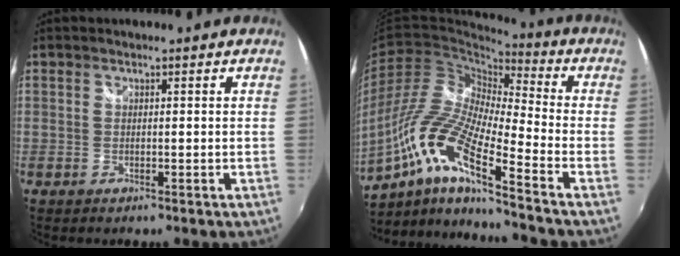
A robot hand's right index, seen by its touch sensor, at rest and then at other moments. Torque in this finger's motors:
{"motor_torque": [1.06, -0.99, 0.45, 0.21]}